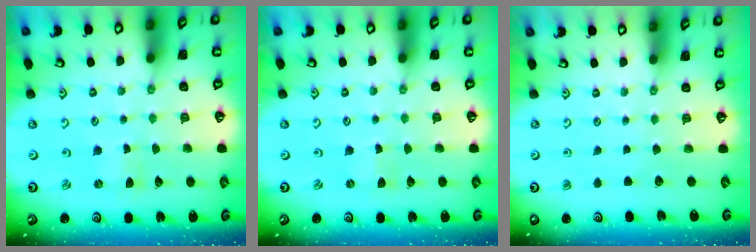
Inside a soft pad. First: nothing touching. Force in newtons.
{"total": 0.0}
{"total": 0.0}